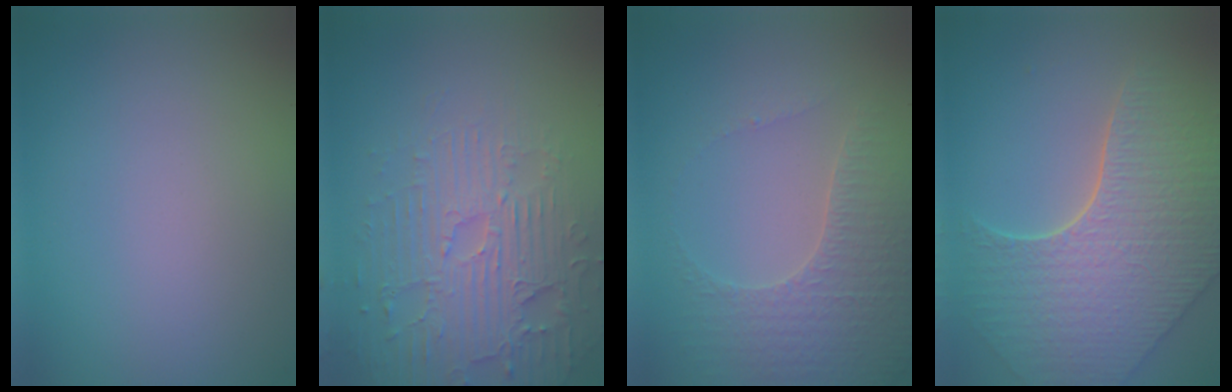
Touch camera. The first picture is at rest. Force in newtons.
{"total": 4.9, "press": 4.3, "slide": 2.2}
{"total": 3.2, "press": 3.1, "slide": 0.8}
{"total": 8.5, "press": 6.1, "slide": 5.8}